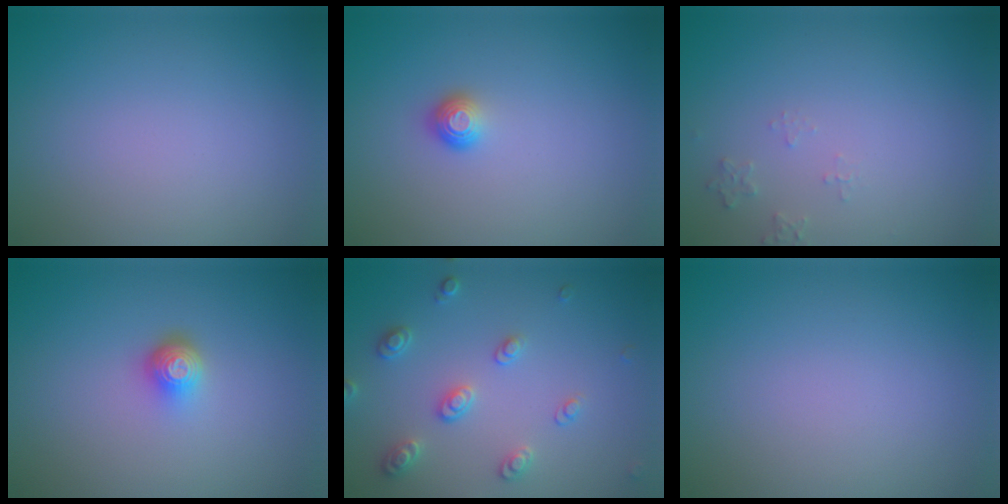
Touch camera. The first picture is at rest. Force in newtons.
{"total": 1.0, "press": 0.9, "slide": 0.4}
{"total": 1.1, "press": 1.1, "slide": 0.2}
{"total": 2.0, "press": 1.4, "slide": 1.5}
{"total": 2.8, "press": 2.8, "slide": 0.2}
{"total": 0.0}